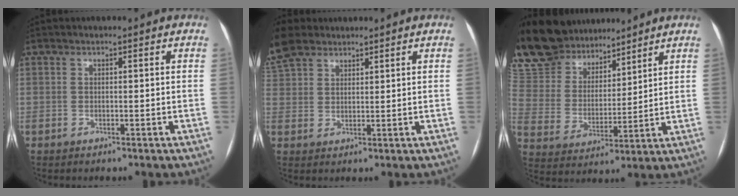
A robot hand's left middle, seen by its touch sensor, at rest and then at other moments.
{"total": 5.3, "force": [4.7, 1.7, 1.6], "torque": [-0.065, 0.012, 0.111]}
{"total": 14.6, "force": [13.3, 4.9, 3.5], "torque": [-0.088, 0.022, 0.256]}